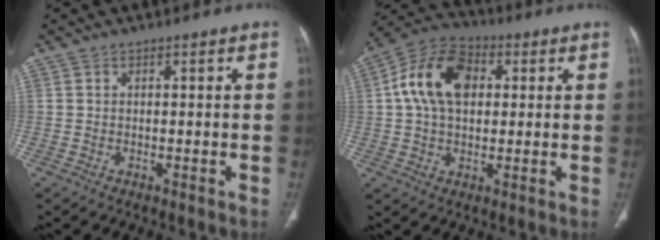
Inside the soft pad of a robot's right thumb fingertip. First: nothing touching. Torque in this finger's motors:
{"motor_torque": [-0.37, 0.71, 0.51, -0.16, 0.20]}